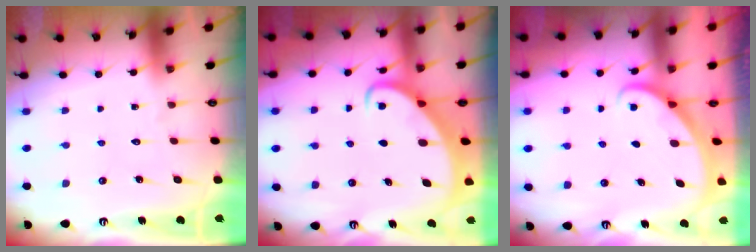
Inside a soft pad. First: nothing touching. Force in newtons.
{"total": 2.0, "press": 2.0, "slide": 0.3}
{"total": 1.9, "press": 1.9, "slide": 0.1}